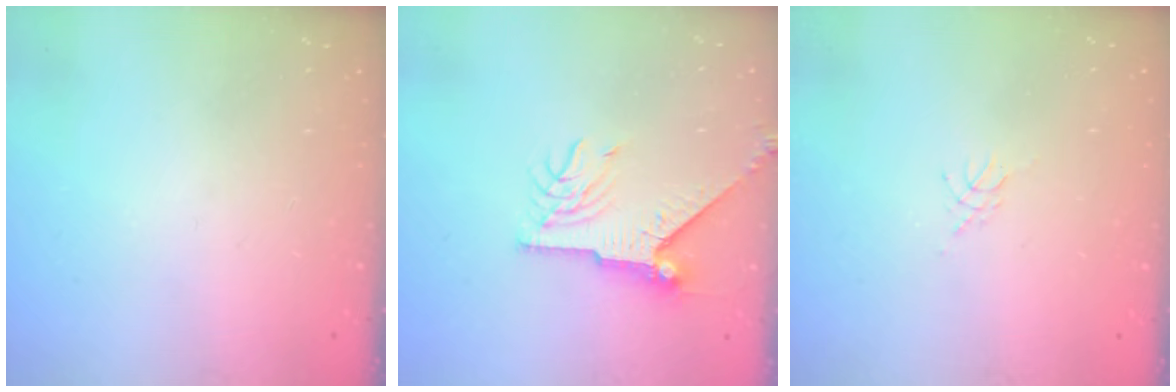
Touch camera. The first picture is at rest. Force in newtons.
{"total": 9.7, "press": 9.7, "slide": 0.3}
{"total": 3.2, "press": 3.1, "slide": 0.6}